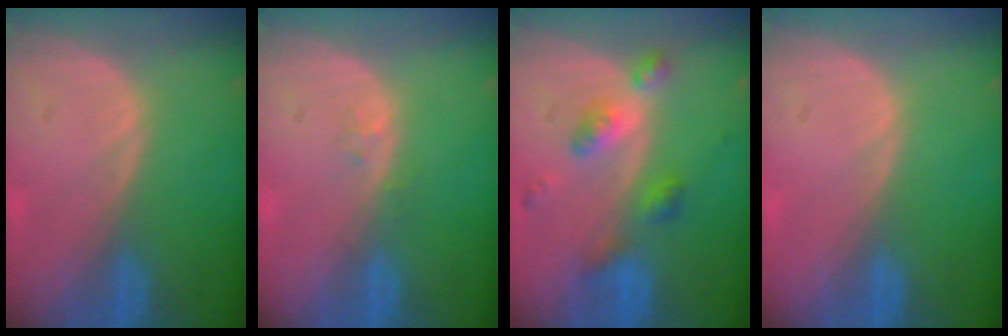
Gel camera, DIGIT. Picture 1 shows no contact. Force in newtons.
{"total": 0.9, "press": 0.9, "slide": 0.2}
{"total": 6.0, "press": 5.3, "slide": 2.8}
{"total": 0.0}